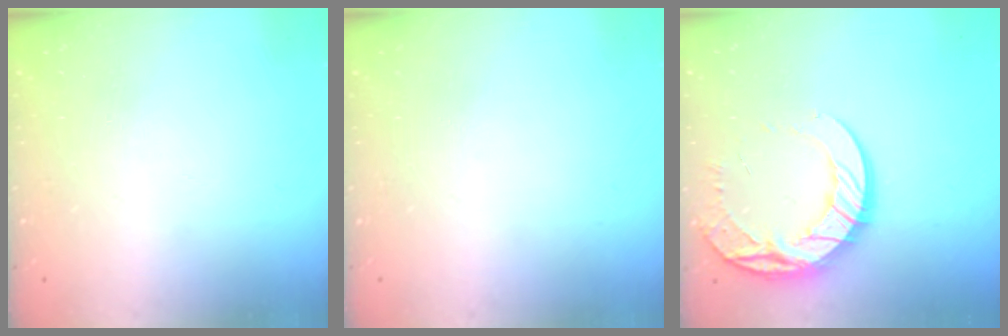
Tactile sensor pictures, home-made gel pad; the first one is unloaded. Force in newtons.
{"total": 0.0}
{"total": 14.7, "press": 14.6, "slide": 1.3}